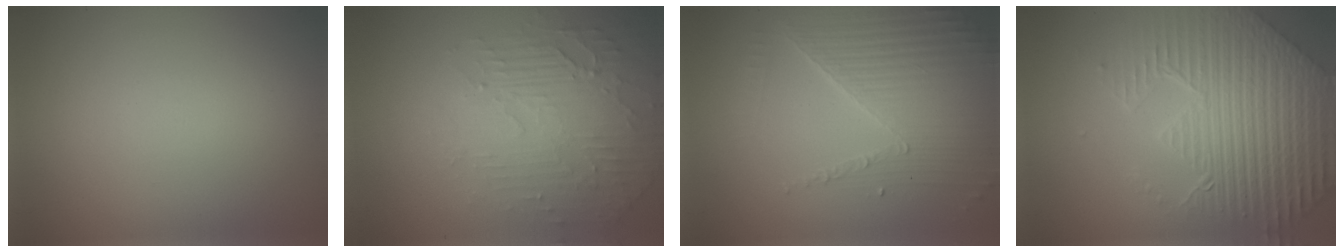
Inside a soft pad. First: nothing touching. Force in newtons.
{"total": 5.2, "press": 3.3, "slide": 4.1}
{"total": 3.9, "press": 3.6, "slide": 1.6}
{"total": 9.2, "press": 6.5, "slide": 6.6}